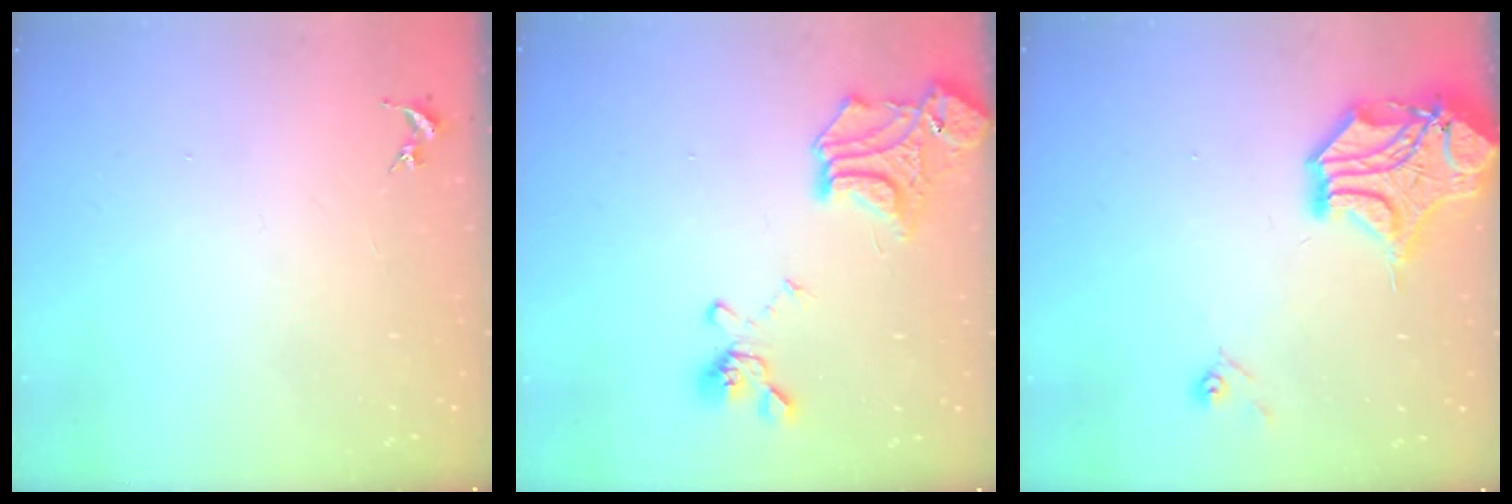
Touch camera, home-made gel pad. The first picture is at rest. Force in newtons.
{"total": 19.3, "press": 19.2, "slide": 2.0}
{"total": 15.9, "press": 15.7, "slide": 2.4}